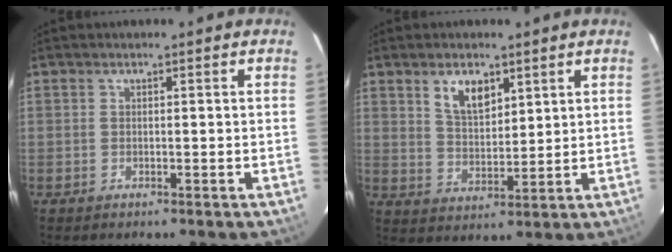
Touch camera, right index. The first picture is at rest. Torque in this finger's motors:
{"motor_torque": [0.12, 0.12, 0.10, 0.04]}